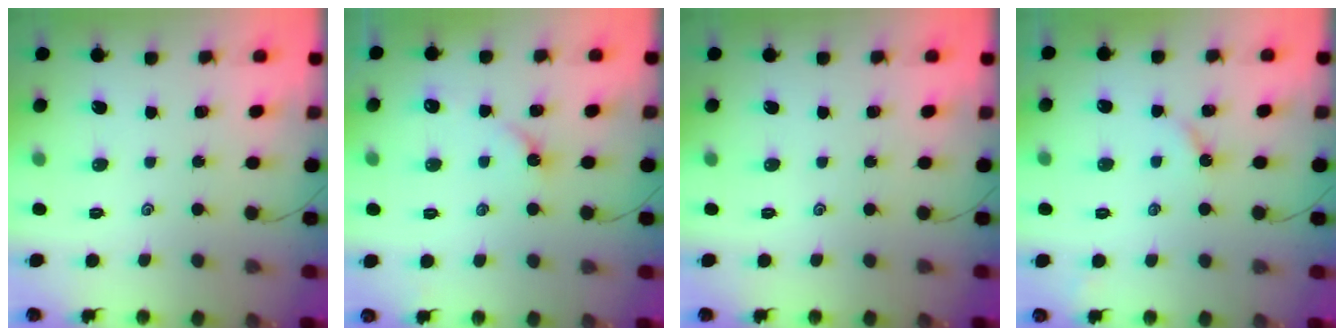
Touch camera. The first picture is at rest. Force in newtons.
{"total": 2.9, "press": 2.9, "slide": 0.5}
{"total": 0.0}
{"total": 2.8, "press": 2.8, "slide": 0.2}